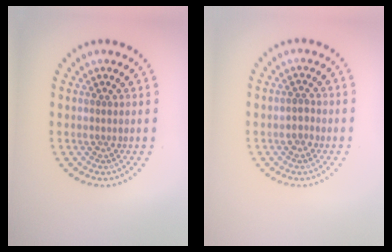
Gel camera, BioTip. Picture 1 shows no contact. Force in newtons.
{"total": 0.8, "press": 0.8, "slide": 0.2}